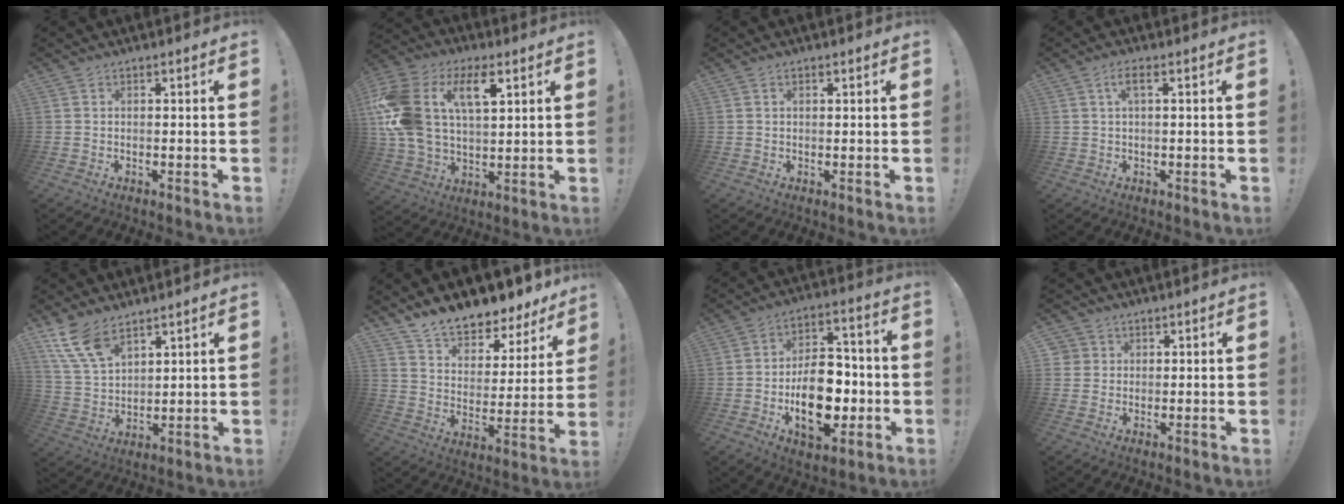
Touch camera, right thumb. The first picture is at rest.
{"total": 19.5, "force": [7.1, 12.1, 13.5], "torque": [-0.278, -0.027, 0.121]}
{"total": 0.7, "force": [0.3, 0.4, 0.4], "torque": [-0.001, -0.001, 0.003]}
{"total": 3.1, "force": [0.6, 0.9, 2.9], "torque": [-0.055, 0.009, 0.009]}
{"total": 10.5, "force": [7.4, 4.9, 5.7], "torque": [-0.115, -0.035, 0.147]}
{"total": 11.1, "force": [10.4, 2.9, 2.6], "torque": [-0.051, -0.098, 0.182]}
{"total": 18.9, "force": [-4.3, 11.9, 14.1], "torque": [-0.226, 0.027, -0.062]}
{"total": 2.9, "force": [1.2, 2.7, 0.3], "torque": [0.002, -0.004, 0.019]}